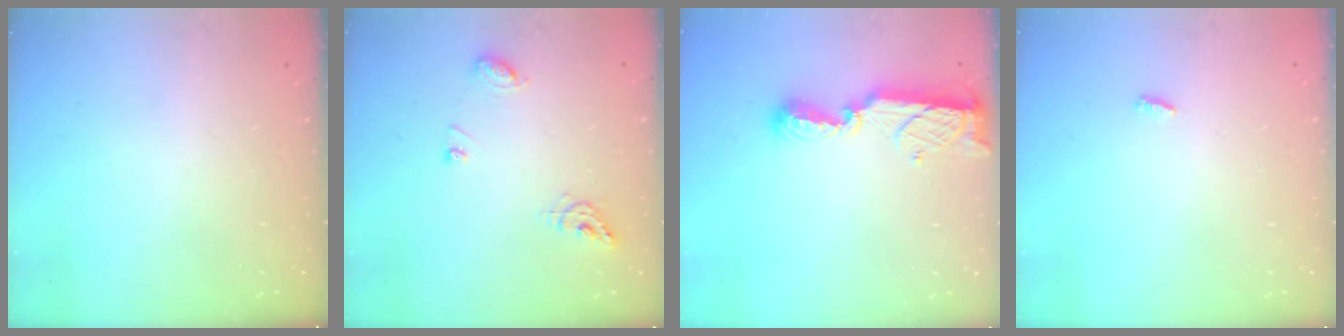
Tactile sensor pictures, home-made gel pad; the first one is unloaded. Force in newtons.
{"total": 8.2, "press": 8.2, "slide": 0.8}
{"total": 8.4, "press": 8.4, "slide": 0.5}
{"total": 2.8, "press": 2.7, "slide": 0.3}